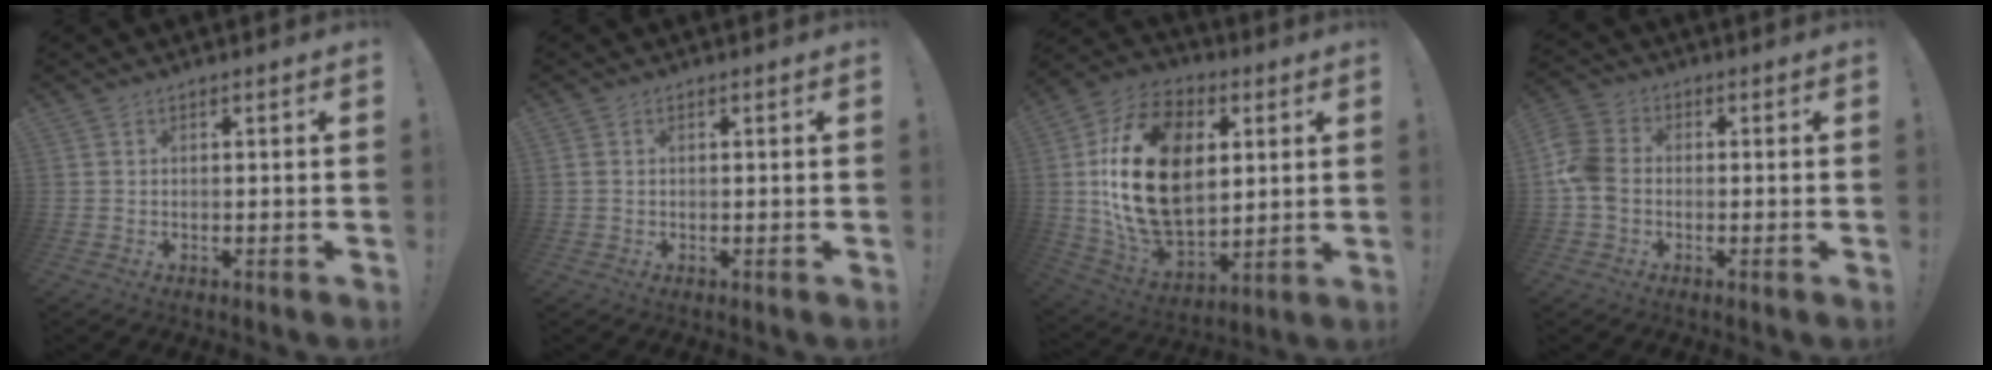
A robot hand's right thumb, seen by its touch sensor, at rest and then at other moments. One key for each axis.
{"total": 0.6, "fx": 0.0, "fy": 0.6, "fz": 0.3, "tx": -0.009, "ty": 0.004, "tz": 0.002}
{"total": 27.1, "fx": 4.0, "fy": 18.3, "fz": 19.5, "tx": -0.375, "ty": -0.011, "tz": 0.077}
{"total": 8.6, "fx": -1.9, "fy": 6.4, "fz": 5.4, "tx": -0.123, "ty": 0.019, "tz": -0.029}